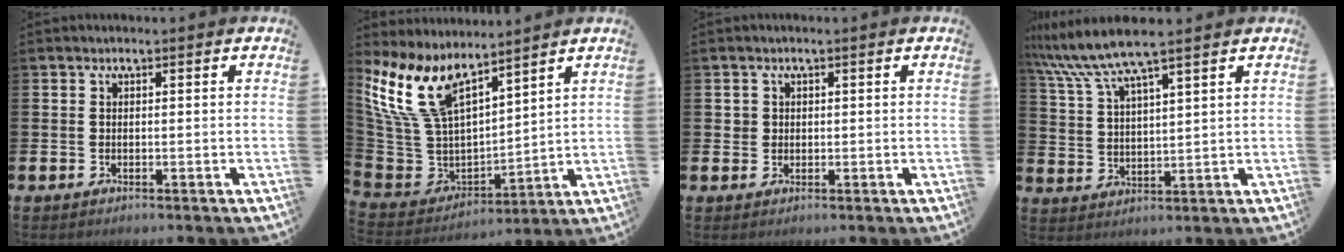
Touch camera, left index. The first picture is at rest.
{"total": 11.2, "force": [8.5, 5.0, 5.3], "torque": [-0.154, -0.055, 0.160]}
{"total": 1.4, "force": [0.6, 1.3, 0.0], "torque": [0.007, 0.004, 0.009]}
{"total": 7.6, "force": [6.7, 0.5, 3.7], "torque": [-0.097, -0.022, 0.119]}